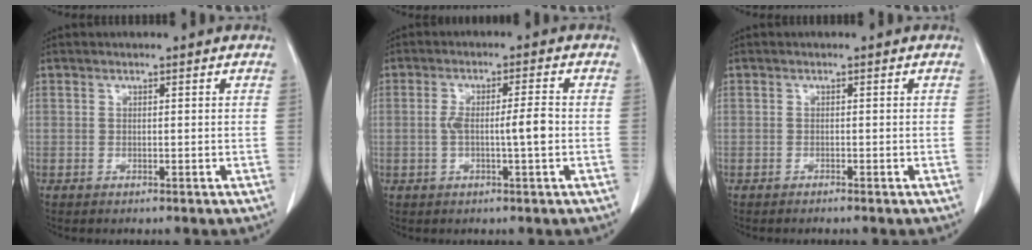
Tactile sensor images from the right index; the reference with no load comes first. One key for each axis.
{"total": 4.9, "fx": -0.7, "fy": 0.1, "fz": 4.8, "tx": -0.090, "ty": 0.007, "tz": -0.008}
{"total": 0.5, "fx": -0.5, "fy": -0.1, "fz": 0.2, "tx": -0.007, "ty": 0.000, "tz": -0.009}